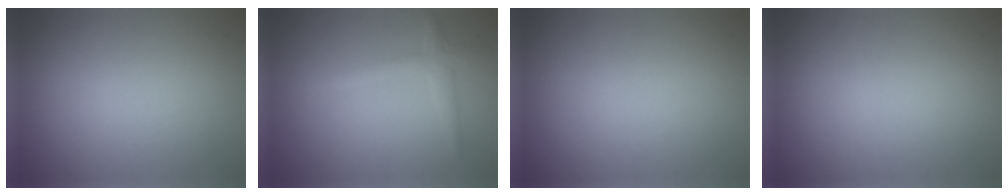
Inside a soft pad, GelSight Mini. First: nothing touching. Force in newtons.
{"total": 2.0, "press": 2.0, "slide": 0.1}
{"total": 0.0}
{"total": 0.0}